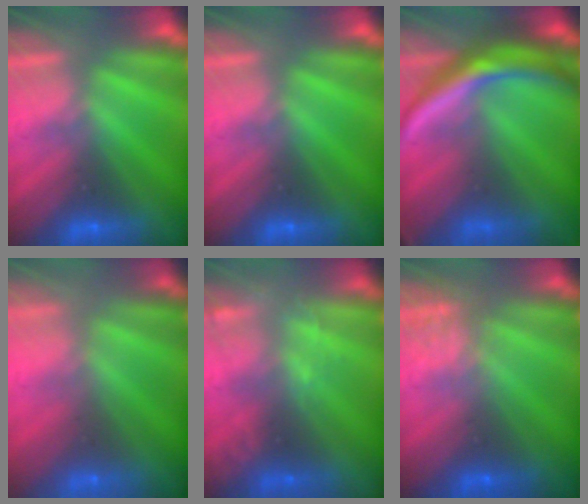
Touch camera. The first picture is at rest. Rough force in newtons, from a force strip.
{"total": 0.0}
{"total": 7.6}
{"total": 9.6}
{"total": 2.1}
{"total": 1.8}